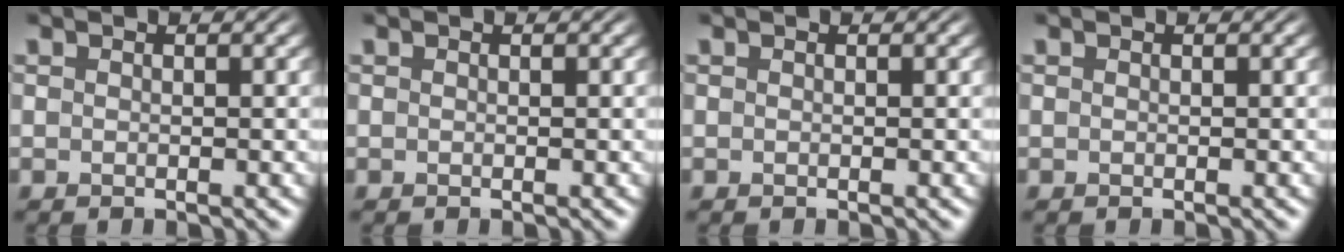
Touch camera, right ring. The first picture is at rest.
{"total": 0.0}
{"total": 0.0}
{"total": 0.0}